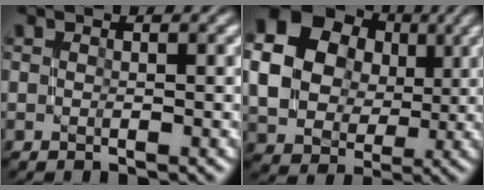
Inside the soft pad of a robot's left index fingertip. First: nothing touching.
{"total": 14.0, "force": [3.1, 12.0, 6.6], "torque": [-0.167, 0.031, 0.049]}